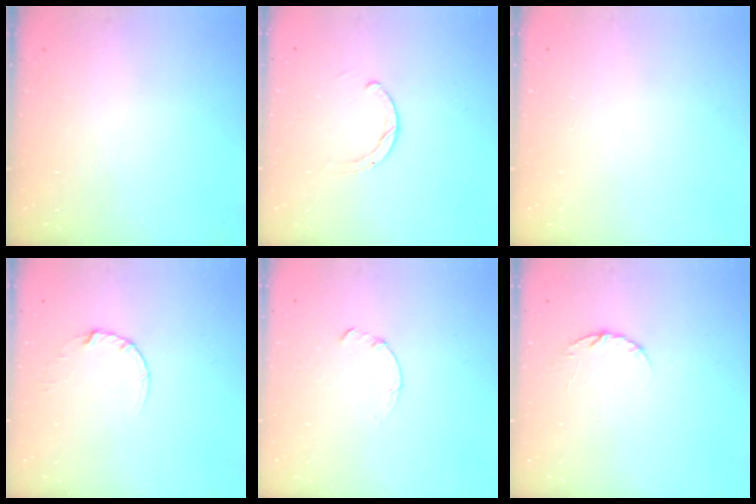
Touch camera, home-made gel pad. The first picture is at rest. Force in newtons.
{"total": 1.9, "press": 1.9, "slide": 0.2}
{"total": 2.6, "press": 2.6, "slide": 0.2}
{"total": 2.7, "press": 2.7, "slide": 0.2}
{"total": 0.0}
{"total": 4.4, "press": 4.4, "slide": 0.6}